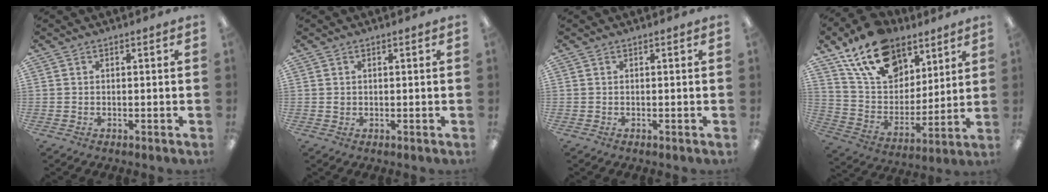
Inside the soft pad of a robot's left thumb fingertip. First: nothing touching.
{"total": 0.9, "force": [0.1, 0.8, 0.3], "torque": [-0.006, 0.004, 0.002]}
{"total": 0.0}
{"total": 18.9, "force": [12.3, 11.4, 8.6], "torque": [-0.156, -0.057, 0.228]}